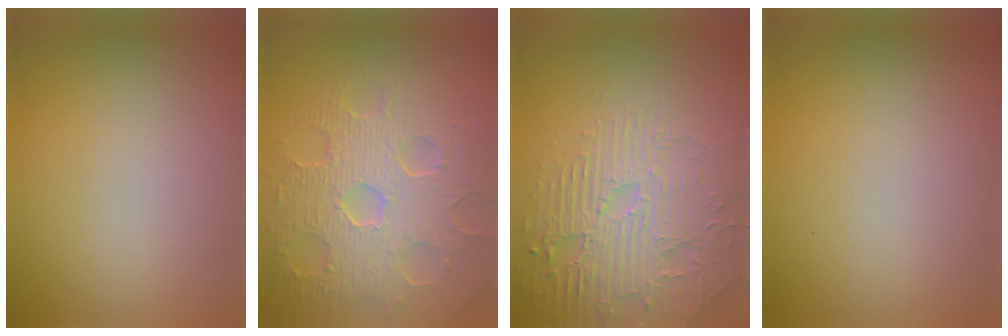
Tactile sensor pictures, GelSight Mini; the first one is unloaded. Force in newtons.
{"total": 8.6, "press": 6.0, "slide": 6.1}
{"total": 4.3, "press": 4.1, "slide": 1.4}
{"total": 0.0}